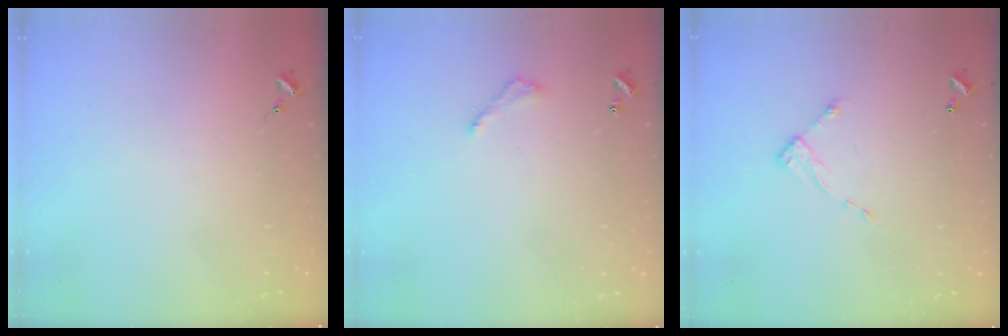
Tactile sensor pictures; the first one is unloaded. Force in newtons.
{"total": 6.0, "press": 6.0, "slide": 0.6}
{"total": 6.0, "press": 6.0, "slide": 0.4}